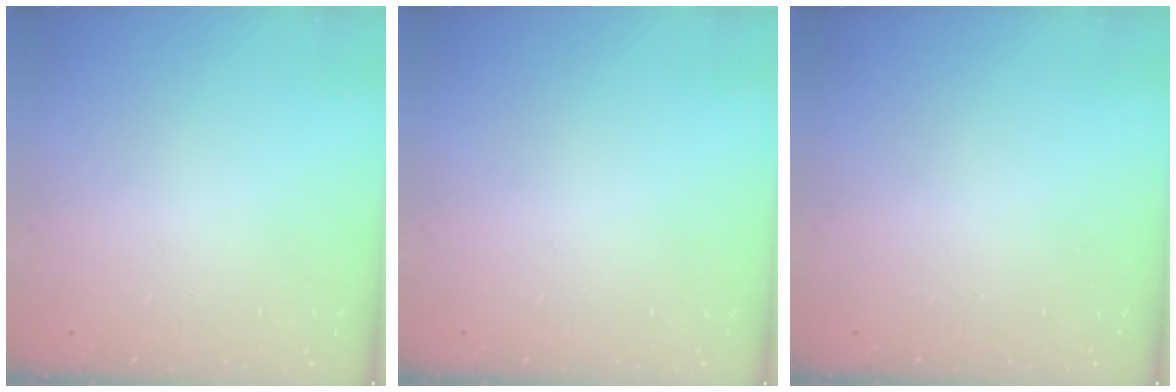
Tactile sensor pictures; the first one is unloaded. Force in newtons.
{"total": 0.0}
{"total": 0.0}